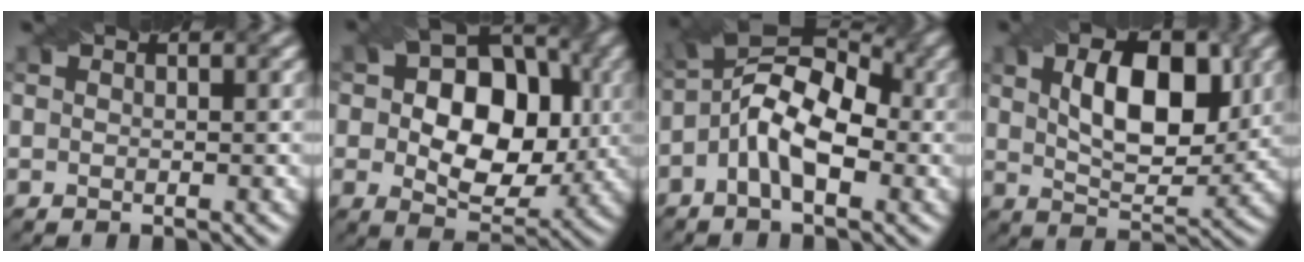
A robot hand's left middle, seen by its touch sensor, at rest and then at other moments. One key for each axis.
{"total": 11.0, "fx": 0.7, "fy": 7.6, "fz": 7.9, "tx": -0.114, "ty": 0.000, "tz": 0.011}
{"total": 8.2, "fx": -1.3, "fy": 4.0, "fz": 7.0, "tx": -0.122, "ty": 0.024, "tz": -0.037}
{"total": 7.8, "fx": 2.2, "fy": 4.0, "fz": 6.3, "tx": -0.099, "ty": 0.001, "tz": 0.038}